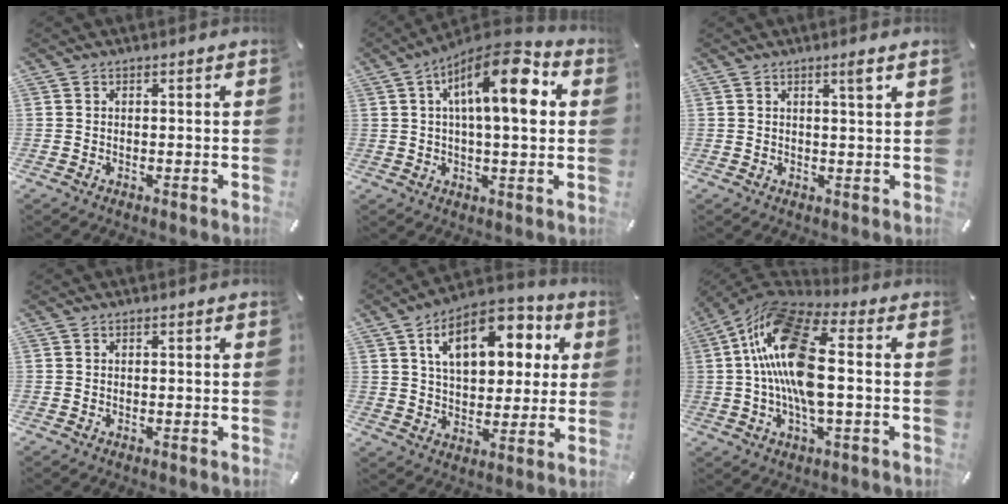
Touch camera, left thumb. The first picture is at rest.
{"total": 16.0, "force": [5.2, 5.6, 14.0], "torque": [-0.205, -0.016, 0.077]}
{"total": 2.7, "force": [1.6, 0.0, 2.2], "torque": [-0.038, -0.006, 0.025]}
{"total": 0.0}
{"total": 16.6, "force": [7.0, 9.8, 11.4], "torque": [-0.175, -0.013, 0.119]}
{"total": 18.6, "force": [0.3, 8.4, 16.6], "torque": [-0.344, 0.000, 0.003]}